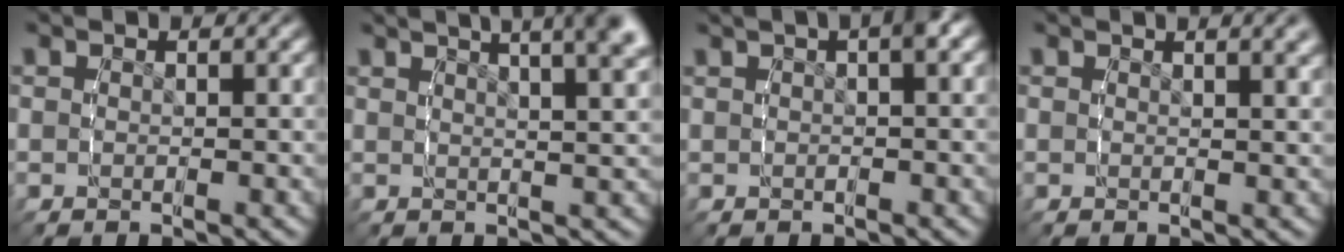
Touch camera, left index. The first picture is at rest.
{"total": 11.0, "force": [6.4, 5.4, 7.2], "torque": [-0.089, 0.019, 0.087]}
{"total": 6.5, "force": [3.2, 3.2, 4.8], "torque": [-0.049, 0.036, 0.029]}
{"total": 3.5, "force": [2.2, 1.1, 2.5], "torque": [-0.028, 0.010, 0.029]}